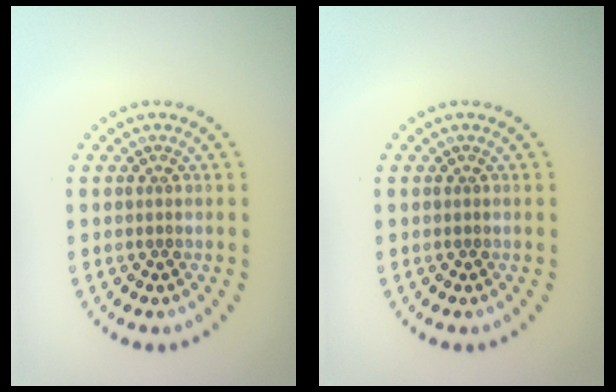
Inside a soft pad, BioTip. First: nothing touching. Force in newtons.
{"total": 0.0}